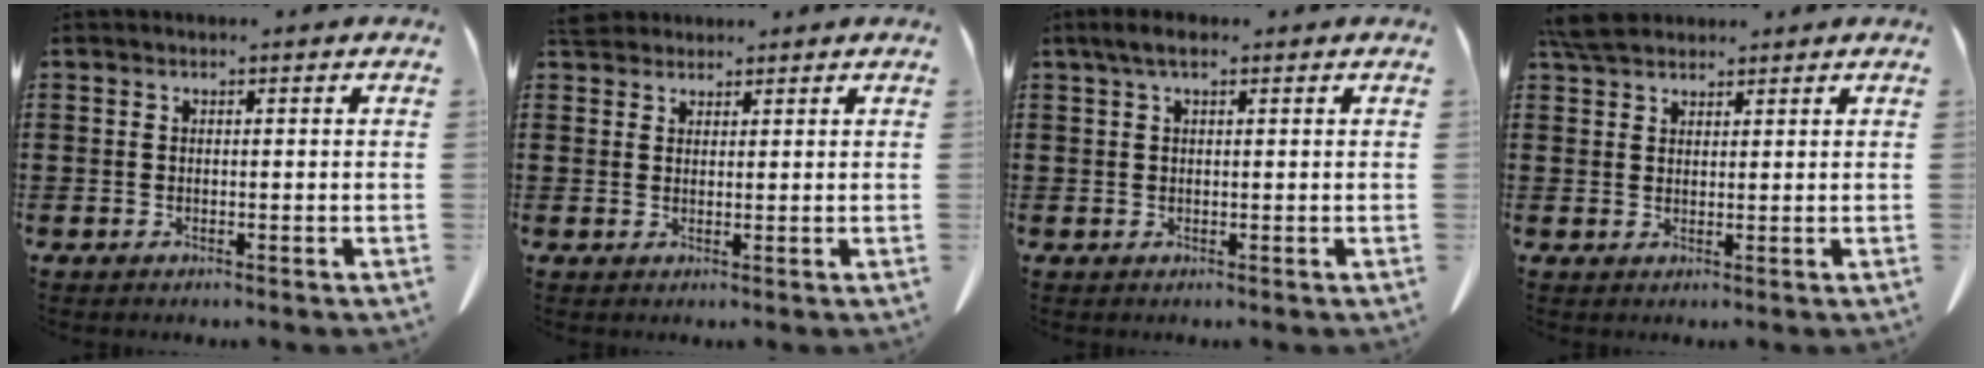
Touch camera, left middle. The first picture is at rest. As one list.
[{"total": 3.0, "force": [2.7, 1.0, 0.8], "torque": [-0.024, 0.000, 0.054]}, {"total": 2.4, "force": [1.0, 0.7, 2.1], "torque": [-0.042, 0.004, 0.017]}, {"total": 4.3, "force": [3.8, 1.4, 1.5], "torque": [-0.040, -0.002, 0.074]}]